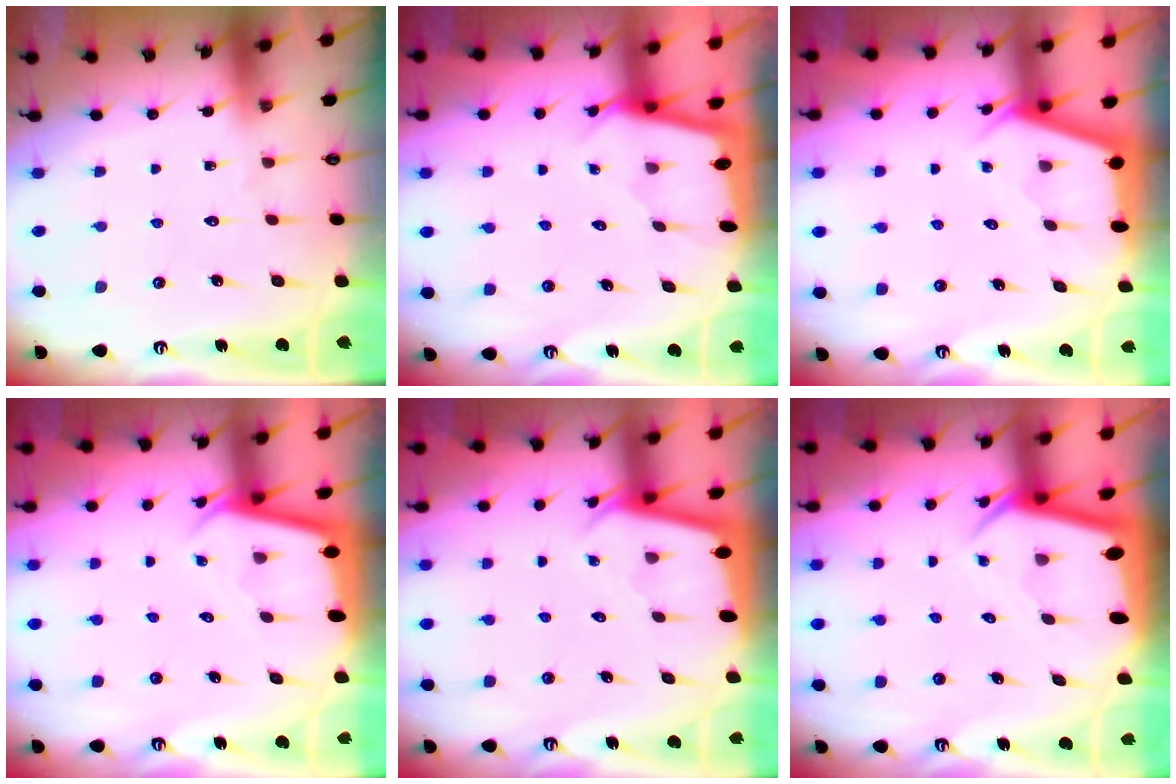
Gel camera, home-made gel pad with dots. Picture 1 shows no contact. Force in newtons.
{"total": 1.8, "press": 1.7, "slide": 0.2}
{"total": 2.9, "press": 2.9, "slide": 0.3}
{"total": 2.2, "press": 2.2, "slide": 0.1}
{"total": 2.3, "press": 2.3, "slide": 0.1}
{"total": 4.0, "press": 3.9, "slide": 0.3}